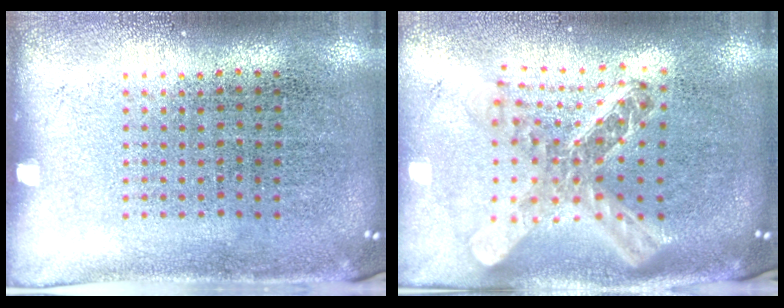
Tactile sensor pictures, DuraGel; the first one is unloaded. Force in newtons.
{"total": 2.4, "press": 1.9, "slide": 1.4}